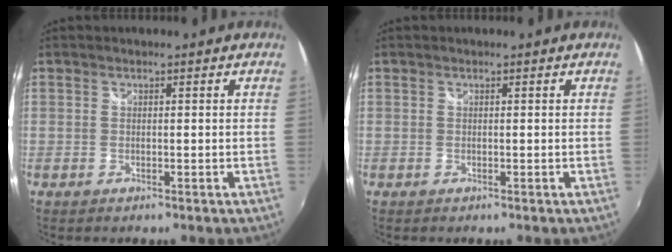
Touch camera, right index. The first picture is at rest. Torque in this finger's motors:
{"motor_torque": [0.00, 0.00, 0.00, 0.00]}